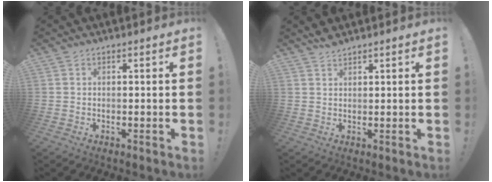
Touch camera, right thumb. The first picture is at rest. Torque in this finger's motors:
{"motor_torque": [-0.08, -0.12, 0.09, -0.38, 0.00]}